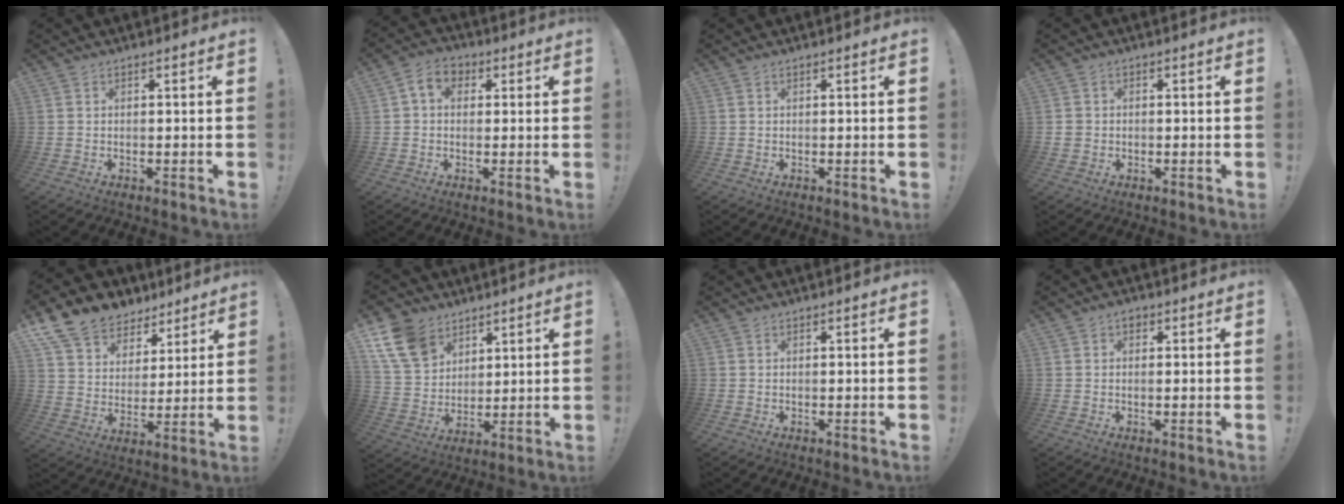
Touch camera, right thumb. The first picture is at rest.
{"total": 6.4, "force": [1.8, 4.7, 4.0], "torque": [-0.066, 0.006, 0.036]}
{"total": 0.0}
{"total": 2.0, "force": [-0.2, 1.9, 0.8], "torque": [-0.009, 0.006, -0.003]}
{"total": 12.1, "force": [8.8, 7.8, 2.9], "torque": [-0.051, -0.067, 0.169]}
{"total": 14.3, "force": [8.5, 10.0, 5.9], "torque": [-0.111, -0.037, 0.172]}
{"total": 0.0}
{"total": 1.5, "force": [0.4, 1.0, 1.0], "torque": [-0.005, -0.001, 0.002]}